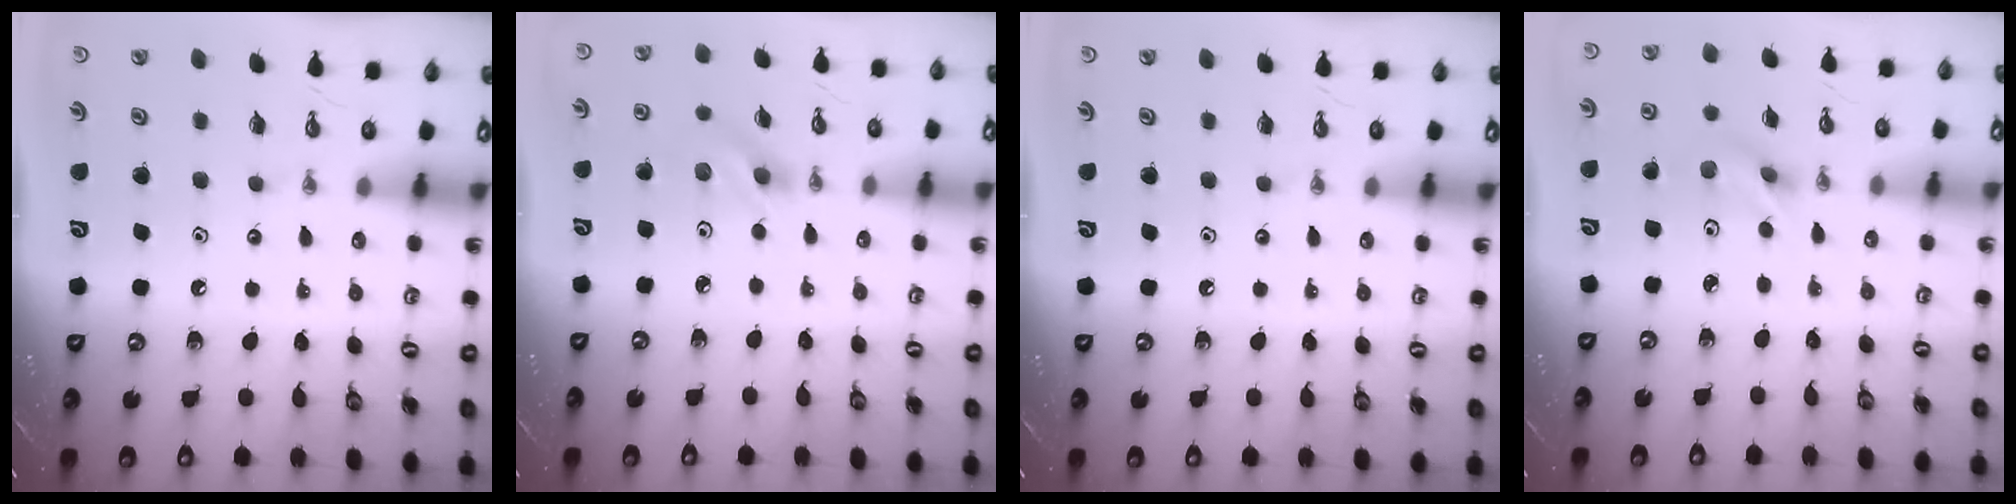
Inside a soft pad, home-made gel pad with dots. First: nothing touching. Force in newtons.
{"total": 3.0, "press": 2.9, "slide": 0.9}
{"total": 0.0}
{"total": 3.7, "press": 3.0, "slide": 2.2}